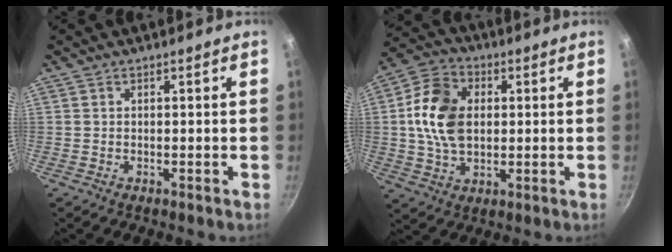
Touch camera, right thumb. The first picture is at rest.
{"total": 13.4, "force": [1.4, 9.2, 9.6], "torque": [-0.158, 0.007, 0.015]}